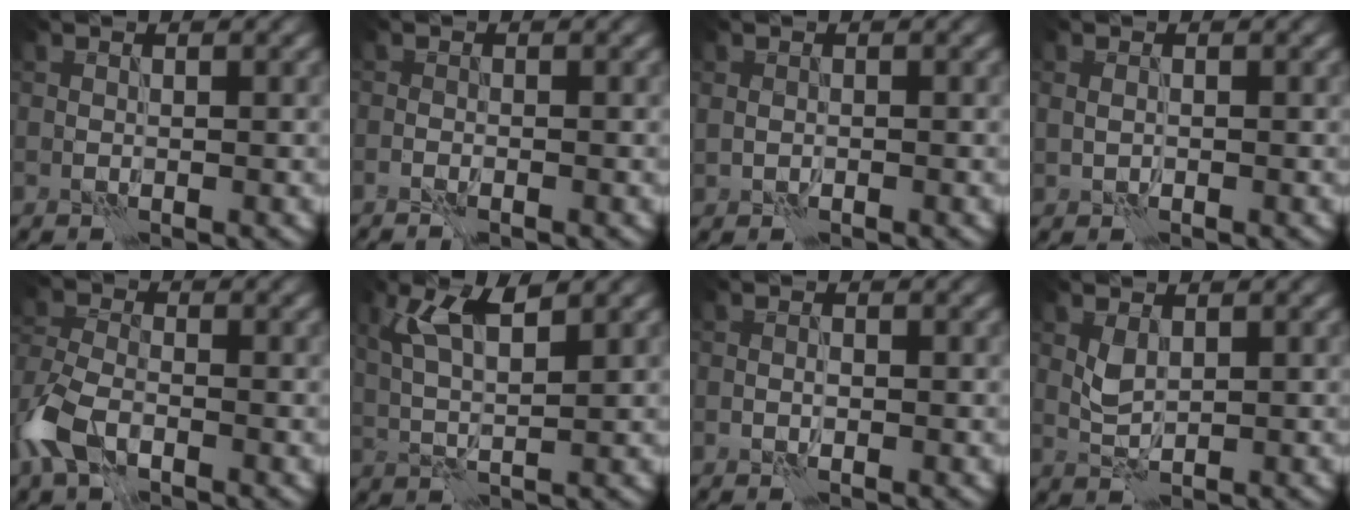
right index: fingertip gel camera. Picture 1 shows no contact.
{"total": 1.1, "force": [-0.9, 0.1, 0.7], "torque": [-0.019, 0.003, -0.019]}
{"total": 0.7, "force": [0.0, 0.6, 0.4], "torque": [-0.005, -0.002, 0.002]}
{"total": 0.8, "force": [0.0, 0.6, 0.5], "torque": [-0.009, -0.001, 0.003]}
{"total": 5.2, "force": [-2.8, 2.9, 3.3], "torque": [-0.079, -0.001, -0.070]}
{"total": 4.6, "force": [2.1, 1.2, 3.9], "torque": [-0.084, 0.002, 0.041]}
{"total": 0.7, "force": [-0.3, 0.3, 0.6], "torque": [-0.010, 0.003, -0.006]}
{"total": 1.7, "force": [0.6, 0.9, 1.3], "torque": [-0.031, -0.001, 0.017]}